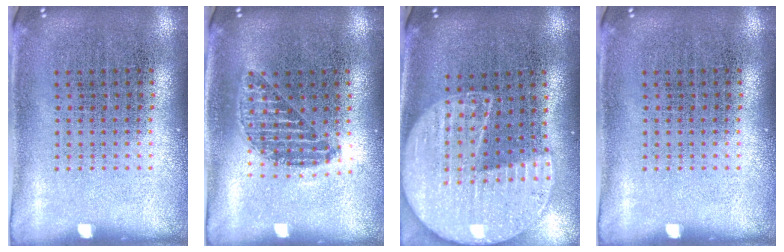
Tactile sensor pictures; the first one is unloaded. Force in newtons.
{"total": 1.1, "press": 1.0, "slide": 0.5}
{"total": 2.1, "press": 1.9, "slide": 0.9}
{"total": 0.0}